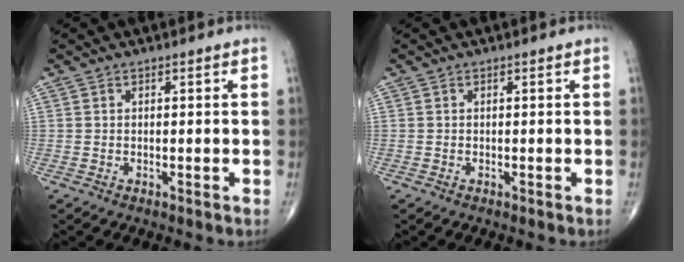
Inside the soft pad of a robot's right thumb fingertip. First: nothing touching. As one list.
[{"total": 0.0}]